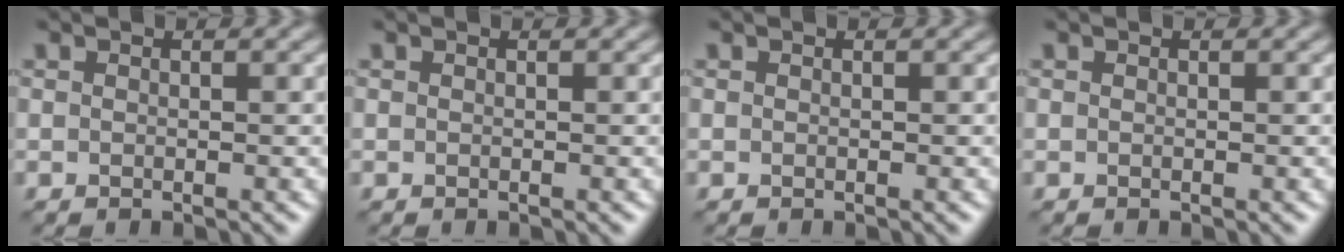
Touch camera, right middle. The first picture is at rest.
{"total": 0.0}
{"total": 0.0}
{"total": 0.0}